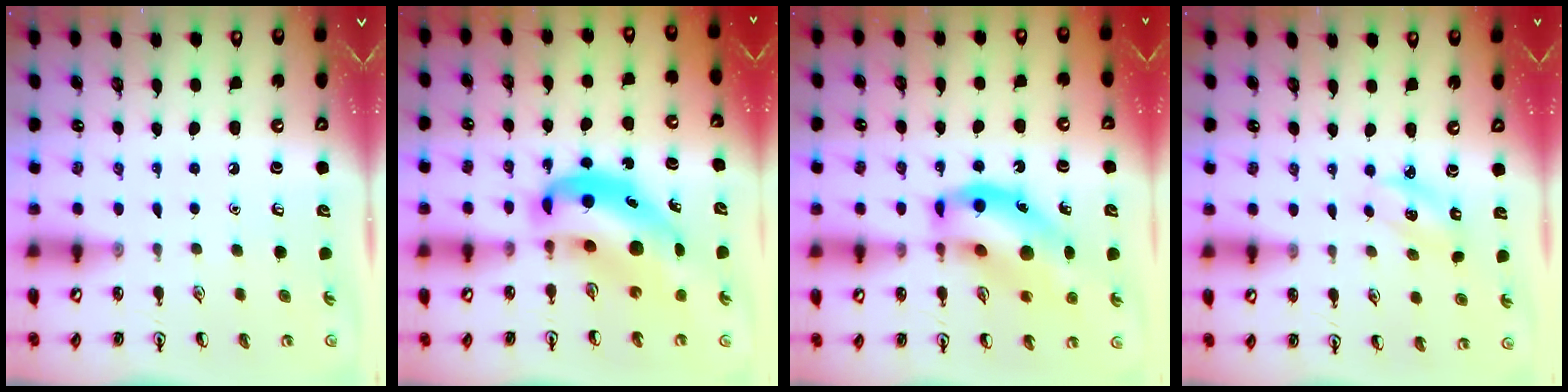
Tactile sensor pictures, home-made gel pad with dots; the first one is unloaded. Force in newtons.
{"total": 12.8, "press": 12.2, "slide": 3.9}
{"total": 17.4, "press": 17.1, "slide": 3.0}
{"total": 2.6, "press": 2.5, "slide": 0.6}